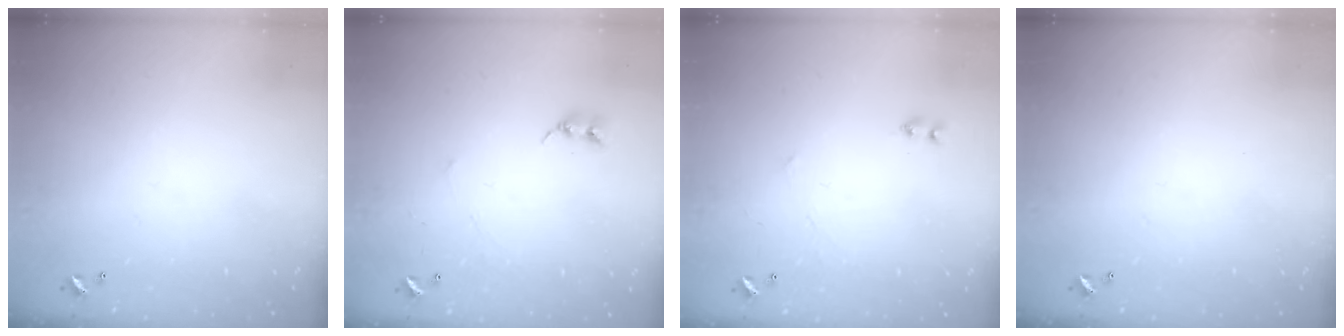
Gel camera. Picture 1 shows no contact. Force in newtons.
{"total": 2.7, "press": 2.7, "slide": 0.3}
{"total": 2.3, "press": 2.3, "slide": 0.3}
{"total": 0.0}